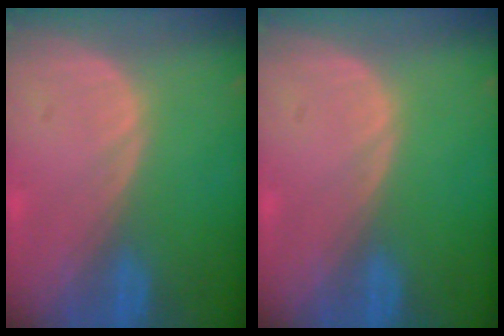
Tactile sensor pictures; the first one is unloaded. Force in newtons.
{"total": 0.0}